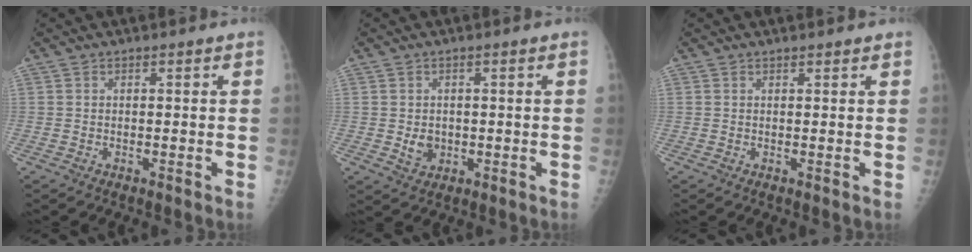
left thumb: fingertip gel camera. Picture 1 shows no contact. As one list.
[{"total": 3.3, "force": [-0.3, 2.8, 1.9], "torque": [-0.019, 0.000, 0.004]}, {"total": 0.9, "force": [0.9, 0.2, 0.4], "torque": [-0.002, 0.001, 0.012]}]